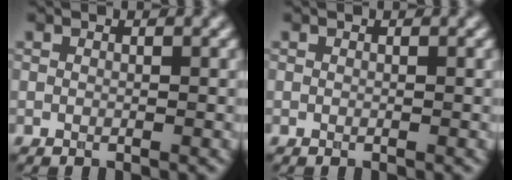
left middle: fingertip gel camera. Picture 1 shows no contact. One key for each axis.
{"total": 0.0}